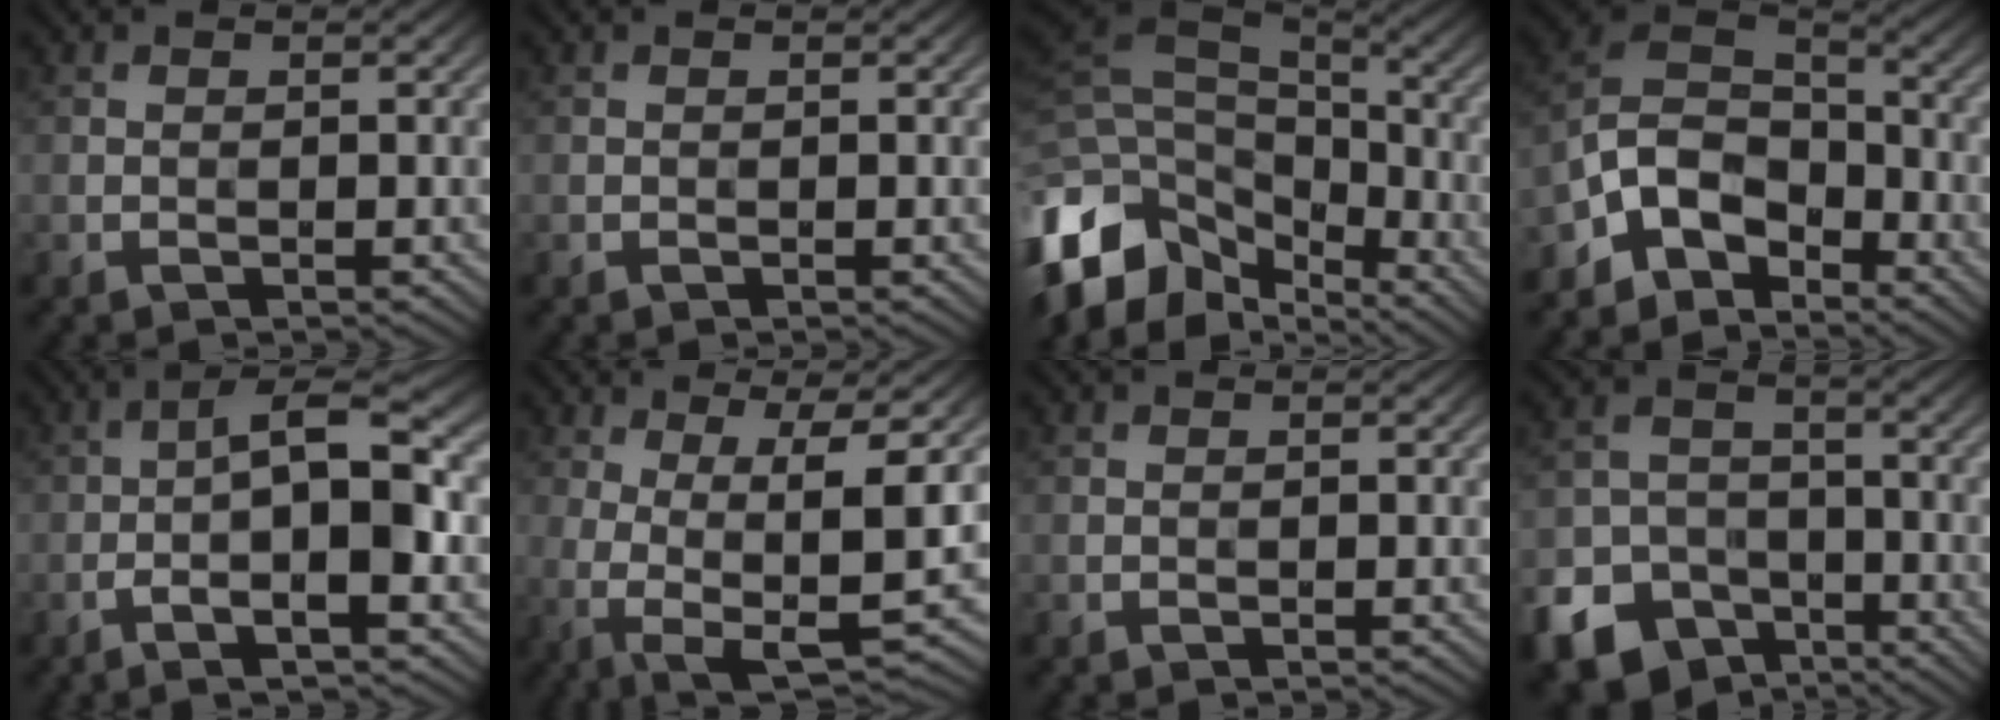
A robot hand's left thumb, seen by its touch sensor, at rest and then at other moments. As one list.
[{"total": 0.0}, {"total": 14.2, "force": [-4.3, 9.7, 9.4], "torque": [-0.247, -0.009, -0.046]}, {"total": 9.1, "force": [-5.7, 5.7, 4.2], "torque": [-0.105, -0.004, -0.115]}, {"total": 7.9, "force": [-1.6, 1.7, 7.6], "torque": [-0.123, 0.012, -0.034]}, {"total": 8.2, "force": [0.4, 1.8, 8.0], "torque": [-0.145, -0.006, 0.021]}, {"total": 0.0}, {"total": 12.5, "force": [-7.9, 8.7, 4.3], "torque": [-0.130, -0.049, -0.108]}]